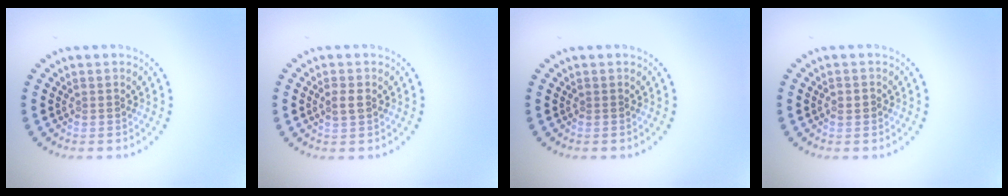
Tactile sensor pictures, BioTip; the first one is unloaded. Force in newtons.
{"total": 1.3, "press": 1.3, "slide": 0.1}
{"total": 0.0}
{"total": 1.0, "press": 1.0, "slide": 0.3}